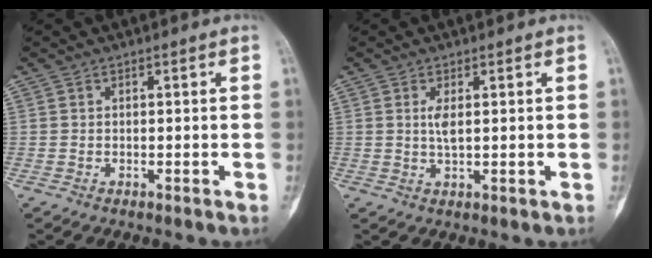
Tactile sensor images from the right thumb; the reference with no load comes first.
{"total": 2.7, "force": [0.7, 0.8, 2.5], "torque": [-0.053, -0.008, 0.017]}